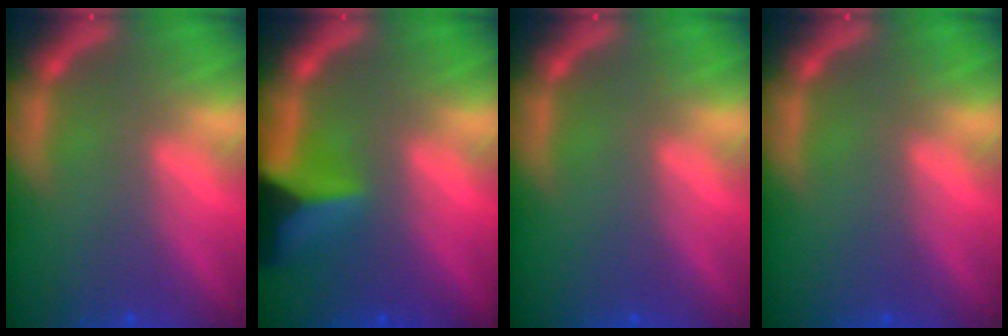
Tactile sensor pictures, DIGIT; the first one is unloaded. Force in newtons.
{"total": 7.0}
{"total": 0.0}
{"total": 0.0}